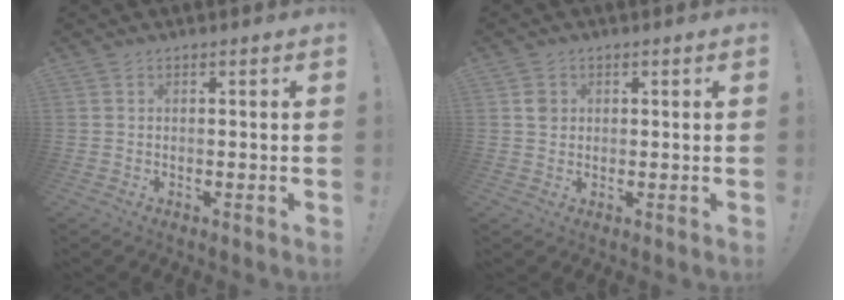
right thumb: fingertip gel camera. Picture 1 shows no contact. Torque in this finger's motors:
{"motor_torque": [-0.31, 0.48, 0.21, -0.05, -0.02]}